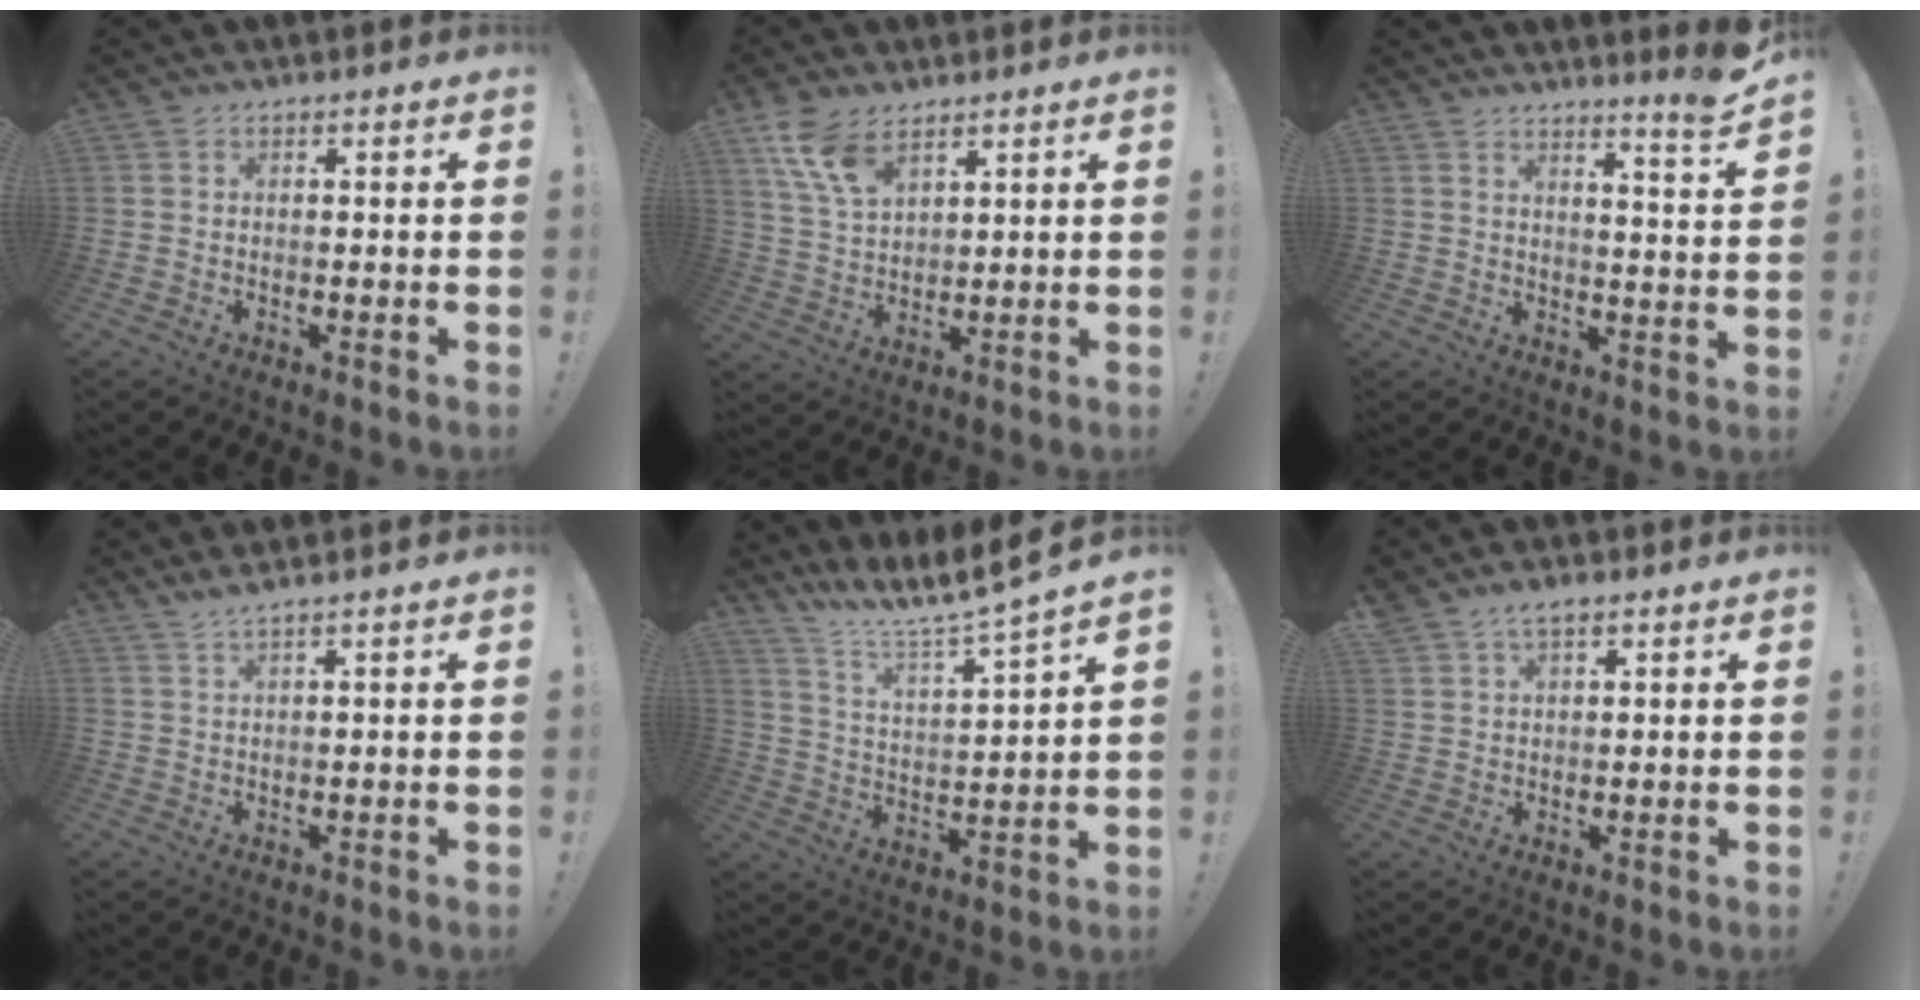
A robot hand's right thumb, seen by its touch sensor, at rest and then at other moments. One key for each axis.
{"total": 10.0, "fx": 6.4, "fy": 5.0, "fz": 5.9, "tx": -0.116, "ty": -0.023, "tz": 0.128}
{"total": 6.2, "fx": 4.8, "fy": -0.6, "fz": 3.8, "tx": -0.045, "ty": -0.047, "tz": 0.074}
{"total": 2.5, "fx": 2.0, "fy": -0.6, "fz": 1.3, "tx": -0.028, "ty": -0.008, "tz": 0.035}
{"total": 10.7, "fx": 9.7, "fy": -0.3, "fz": 4.5, "tx": -0.092, "ty": -0.097, "tz": 0.156}
{"total": 3.8, "fx": 2.7, "fy": 1.6, "fz": 2.1, "tx": -0.028, "ty": -0.014, "tz": 0.050}